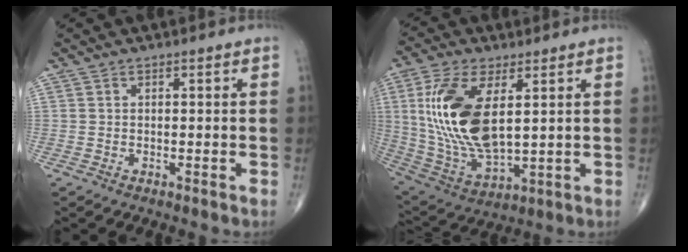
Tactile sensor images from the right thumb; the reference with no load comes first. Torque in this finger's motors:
{"motor_torque": [0.29, 0.63, 1.97, 0.80, 0.52]}